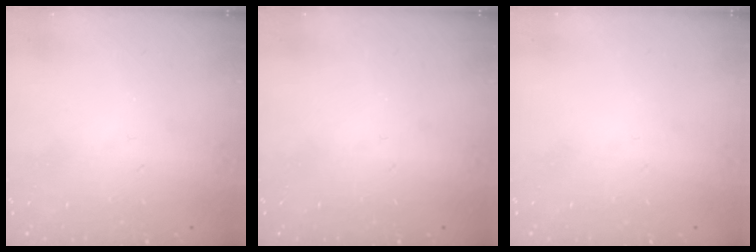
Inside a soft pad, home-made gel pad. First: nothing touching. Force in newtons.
{"total": 0.0}
{"total": 0.0}